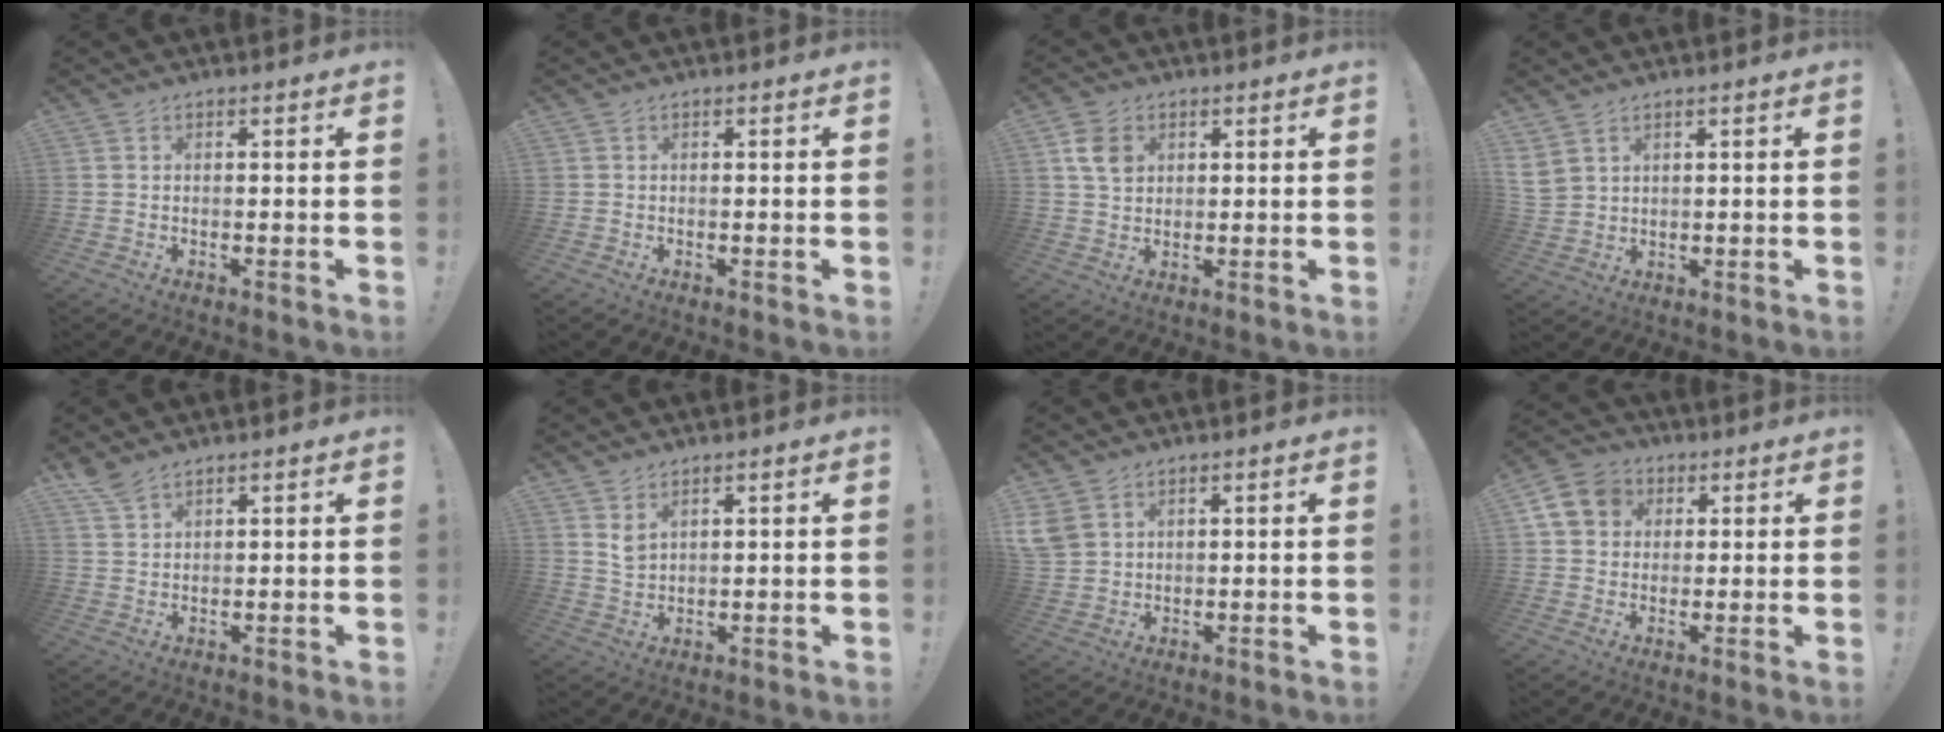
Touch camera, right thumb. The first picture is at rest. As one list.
[{"total": 0.5, "force": [-0.2, 0.4, -0.1], "torque": [0.002, 0.000, -0.003]}, {"total": 6.7, "force": [2.3, 5.2, 3.5], "torque": [-0.046, 0.000, 0.045]}, {"total": 4.5, "force": [2.9, 2.8, 1.9], "torque": [-0.040, -0.015, 0.059]}, {"total": 4.0, "force": [3.4, 0.9, 1.9], "torque": [-0.037, -0.021, 0.064]}, {"total": 3.3, "force": [2.5, 1.6, 1.4], "torque": [-0.010, -0.024, 0.045]}, {"total": 5.6, "force": [2.9, 4.0, 2.6], "torque": [-0.053, -0.006, 0.060]}, {"total": 10.6, "force": [3.2, 9.1, 4.5], "torque": [-0.071, -0.002, 0.066]}]